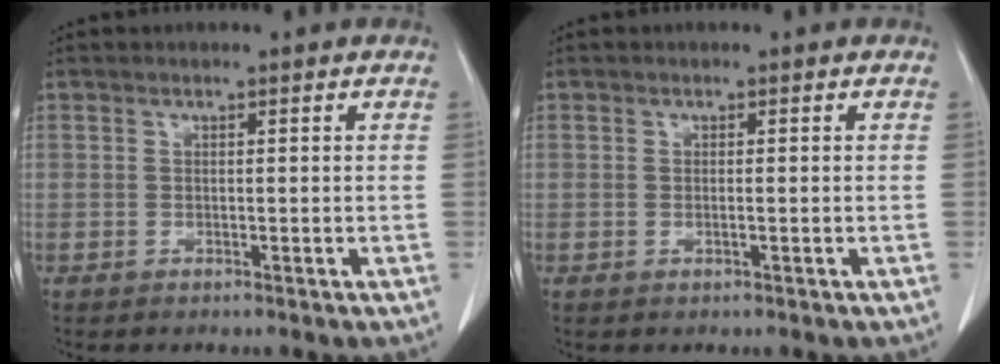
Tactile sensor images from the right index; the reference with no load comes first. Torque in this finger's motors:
{"motor_torque": [-0.07, 0.03, -0.03, 0.01]}